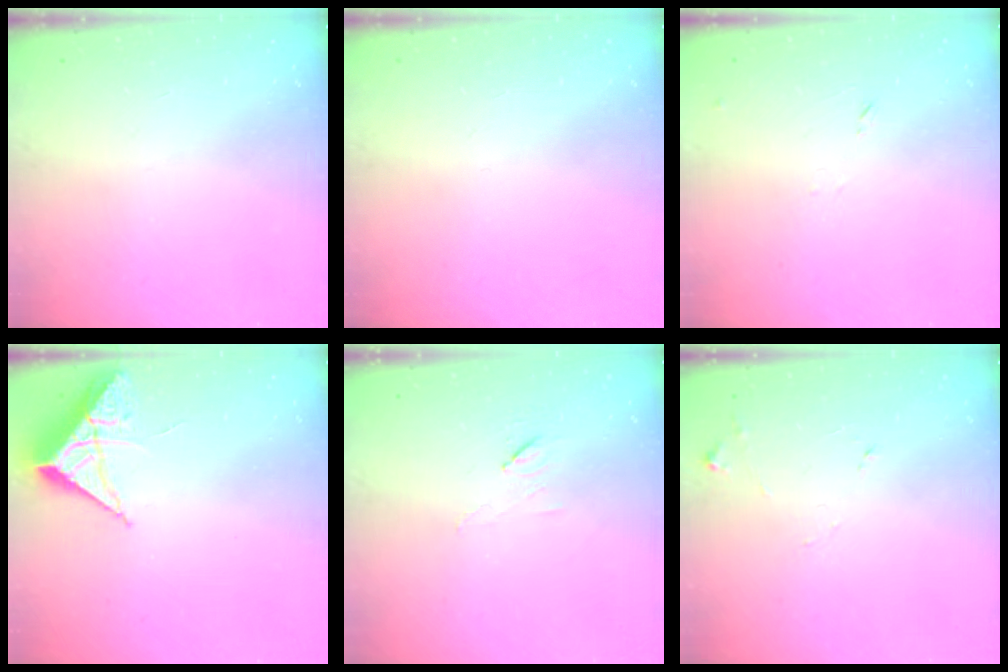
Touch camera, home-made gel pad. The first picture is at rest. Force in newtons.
{"total": 0.0}
{"total": 7.2, "press": 7.1, "slide": 0.6}
{"total": 7.0, "press": 7.0, "slide": 0.3}
{"total": 5.4, "press": 5.3, "slide": 1.0}
{"total": 7.6, "press": 7.6, "slide": 0.6}